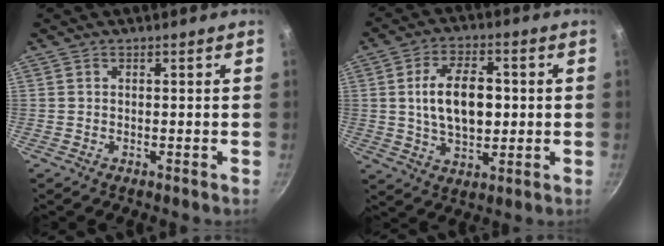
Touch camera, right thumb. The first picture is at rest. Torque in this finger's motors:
{"motor_torque": [-0.62, 1.06, 0.28, -0.01, 0.08]}